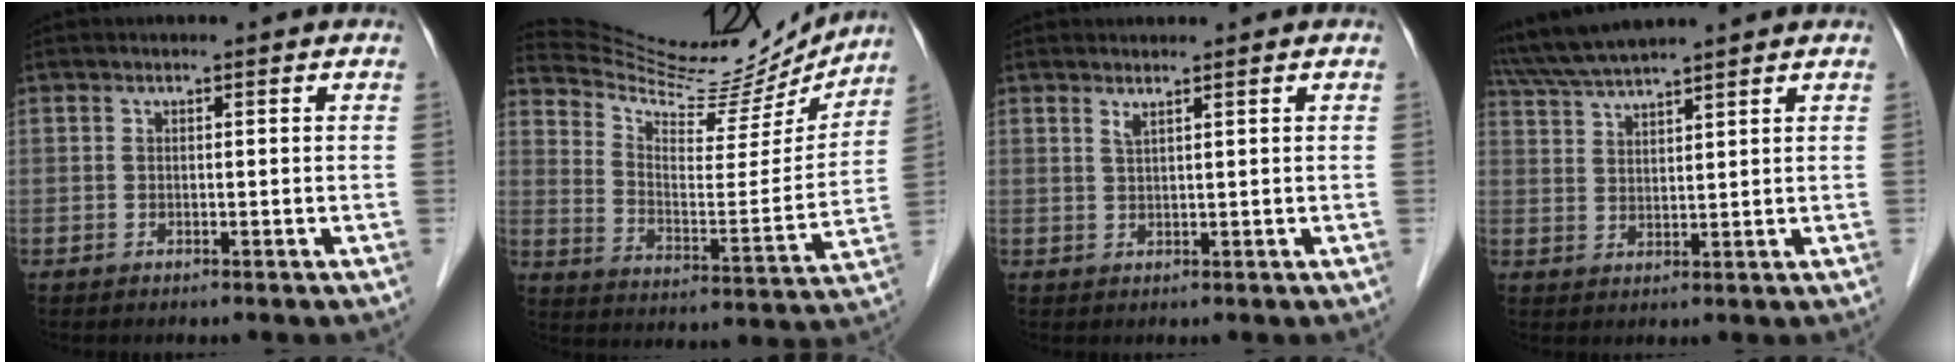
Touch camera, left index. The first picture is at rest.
{"total": 21.9, "force": [20.6, 4.1, 6.1], "torque": [-0.101, -0.041, 0.298]}
{"total": 1.2, "force": [0.9, -0.1, 0.7], "torque": [-0.017, -0.006, 0.020]}
{"total": 8.4, "force": [7.6, -0.5, 3.5], "torque": [-0.068, 0.035, 0.139]}